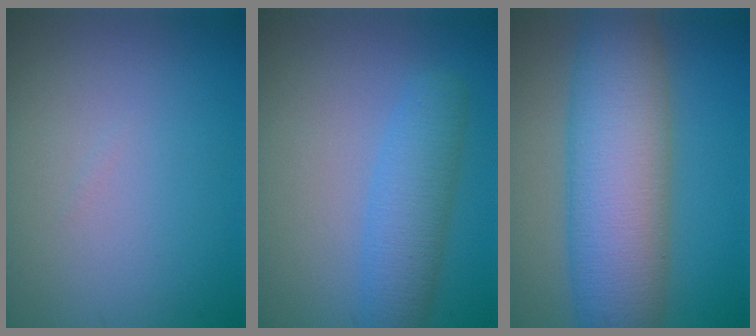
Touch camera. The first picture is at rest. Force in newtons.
{"total": 3.9, "press": 3.9, "slide": 0.1}
{"total": 10.6, "press": 10.6, "slide": 0.4}